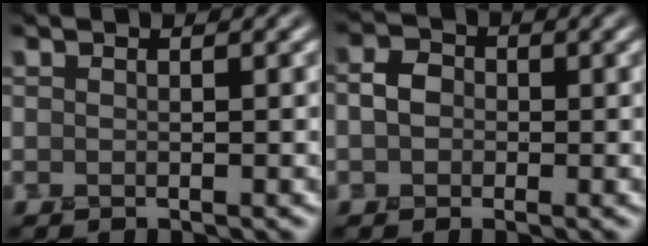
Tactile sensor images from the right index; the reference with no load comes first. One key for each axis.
{"total": 2.1, "fx": 0.0, "fy": 1.9, "fz": 0.9, "tx": -0.015, "ty": 0.007, "tz": -0.007}